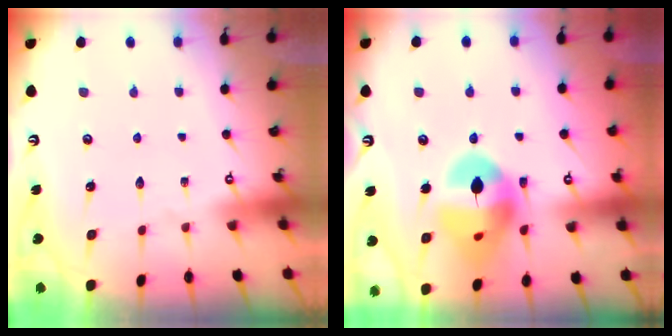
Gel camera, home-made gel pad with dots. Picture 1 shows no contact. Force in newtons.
{"total": 17.4, "press": 17.2, "slide": 2.0}